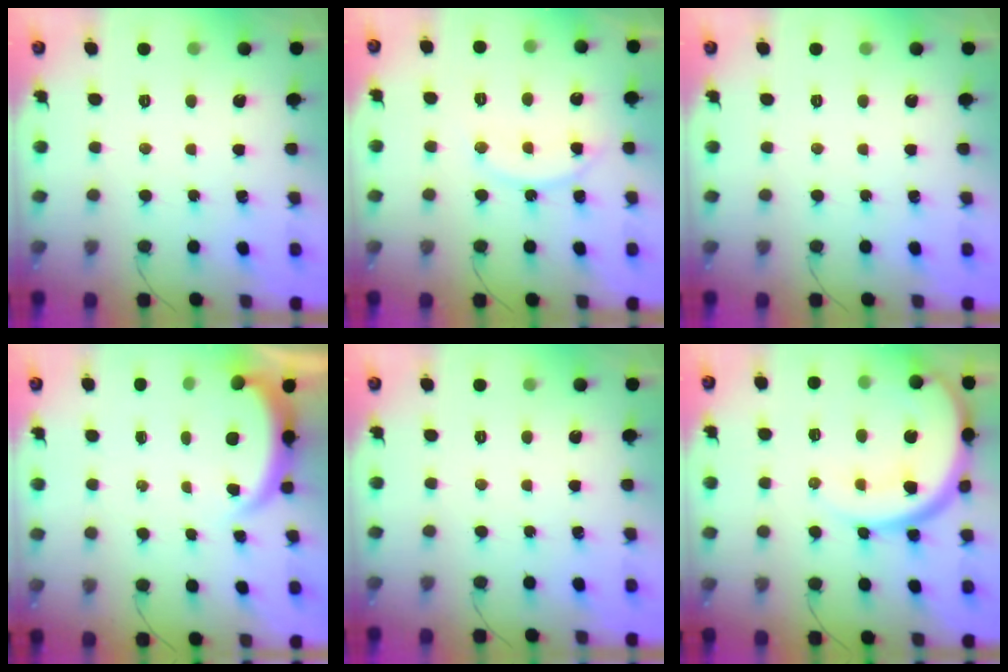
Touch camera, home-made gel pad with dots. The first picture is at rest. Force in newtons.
{"total": 11.4, "press": 11.4, "slide": 0.8}
{"total": 0.0}
{"total": 3.4, "press": 3.3, "slide": 0.6}
{"total": 0.0}
{"total": 16.3, "press": 16.2, "slide": 1.3}